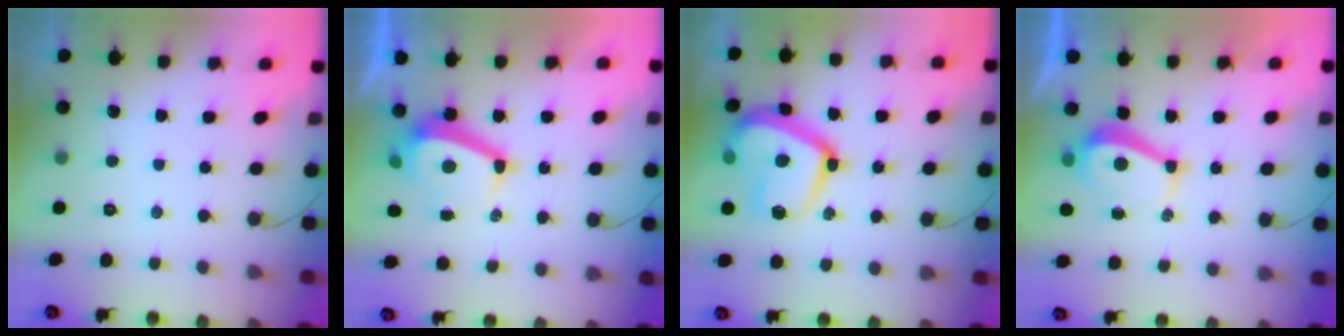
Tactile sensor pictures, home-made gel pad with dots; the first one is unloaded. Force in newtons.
{"total": 8.3, "press": 8.3, "slide": 0.5}
{"total": 18.2, "press": 18.1, "slide": 1.6}
{"total": 5.7, "press": 5.7, "slide": 0.2}